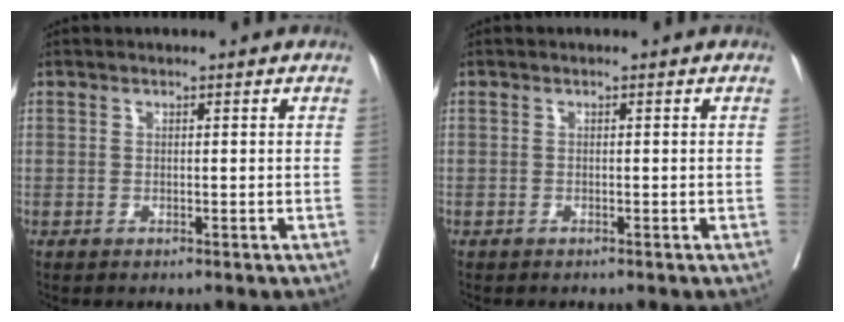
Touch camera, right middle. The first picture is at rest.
{"total": 0.7, "force": [0.1, -0.7, -0.1], "torque": [0.001, -0.001, -0.003]}